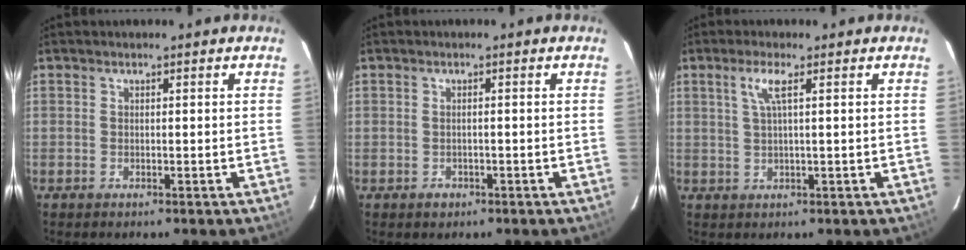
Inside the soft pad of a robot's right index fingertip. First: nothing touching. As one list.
[{"total": 1.6, "force": [-0.9, 1.4, 0.3], "torque": [-0.005, 0.004, -0.010]}, {"total": 3.2, "force": [1.2, -0.2, 2.9], "torque": [-0.060, 0.002, 0.024]}]